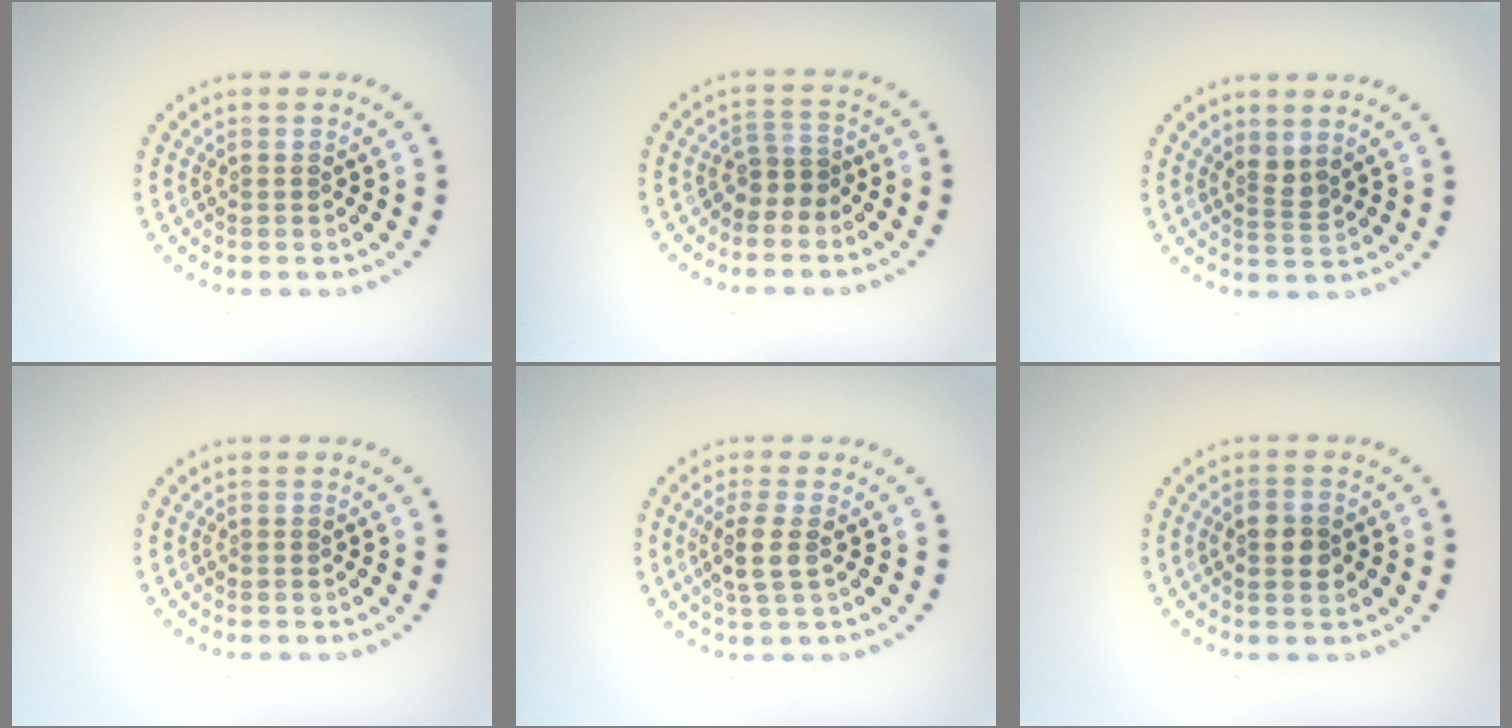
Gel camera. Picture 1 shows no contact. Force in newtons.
{"total": 1.9, "press": 1.4, "slide": 1.4}
{"total": 1.5, "press": 1.2, "slide": 1.0}
{"total": 0.0}
{"total": 2.4, "press": 2.0, "slide": 1.3}
{"total": 2.5, "press": 2.5, "slide": 0.1}